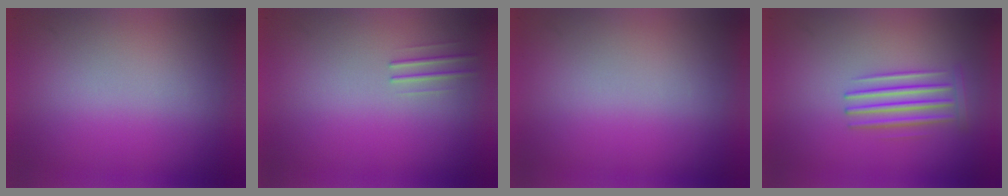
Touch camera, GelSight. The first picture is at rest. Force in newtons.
{"total": 1.1}
{"total": 0.0}
{"total": 2.8}